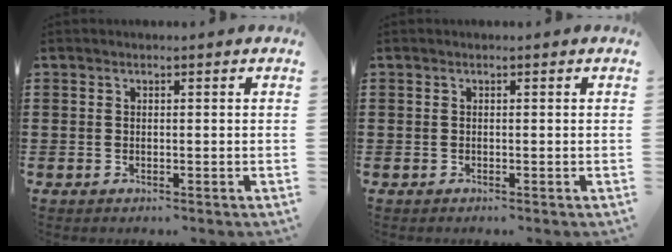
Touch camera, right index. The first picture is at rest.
{"total": 0.0}